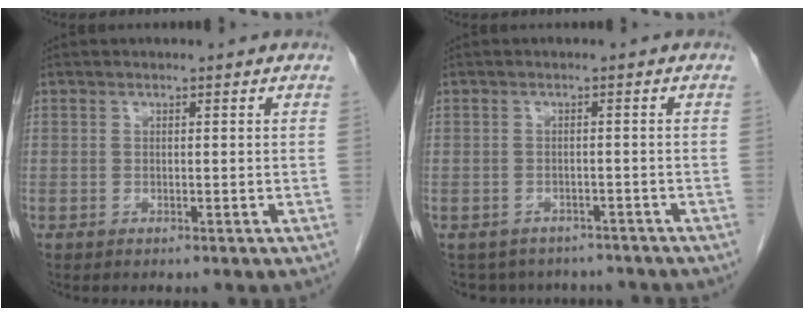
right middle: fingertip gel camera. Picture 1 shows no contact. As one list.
[{"total": 7.9, "force": [-6.9, 3.8, 0.9], "torque": [-0.011, 0.010, -0.079]}]